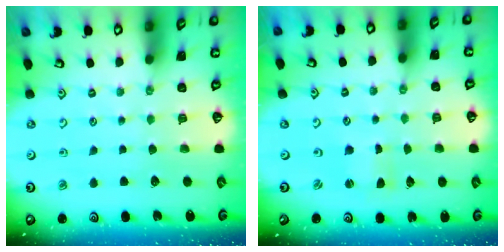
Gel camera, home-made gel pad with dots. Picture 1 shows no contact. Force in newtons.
{"total": 0.6, "press": 0.5, "slide": 0.2}